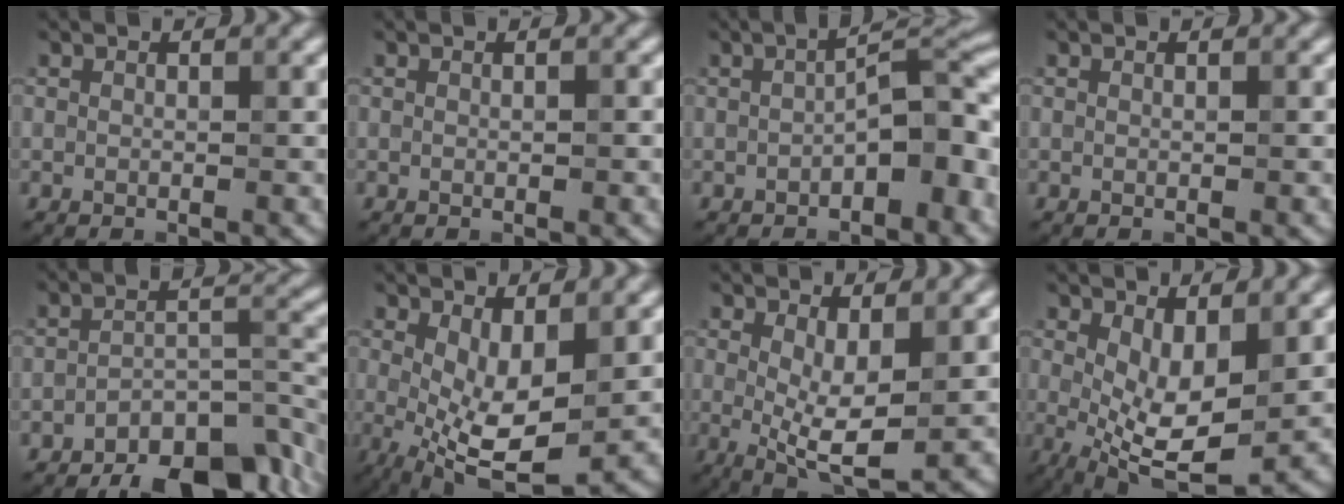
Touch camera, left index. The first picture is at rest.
{"total": 0.6, "force": [0.0, 0.1, 0.6], "torque": [-0.009, 0.001, 0.002]}
{"total": 5.6, "force": [-1.5, 2.1, 4.9], "torque": [-0.067, 0.015, -0.027]}
{"total": 0.0}
{"total": 9.1, "force": [-6.5, 3.5, 5.4], "torque": [-0.066, -0.004, -0.105]}
{"total": 7.0, "force": [-0.3, 2.9, 6.3], "torque": [-0.127, -0.016, -0.001]}
{"total": 5.1, "force": [0.3, 1.7, 4.8], "torque": [-0.089, -0.014, 0.009]}
{"total": 6.6, "force": [0.4, 2.8, 5.9], "torque": [-0.115, -0.011, 0.010]}